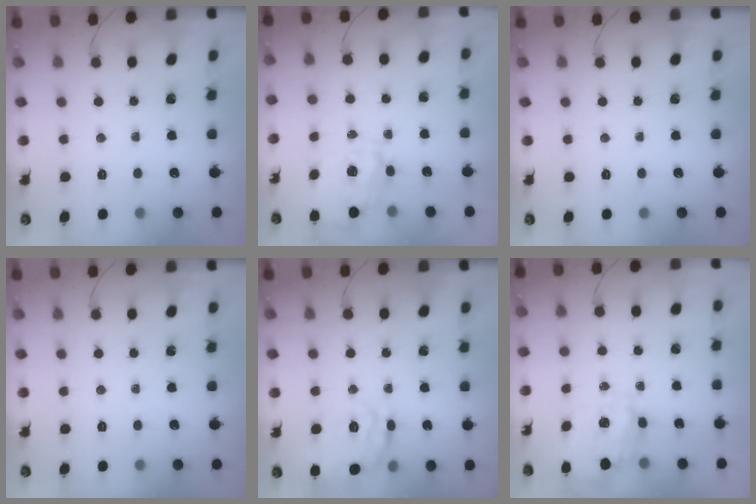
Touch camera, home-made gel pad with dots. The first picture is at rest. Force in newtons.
{"total": 1.6, "press": 1.5, "slide": 0.5}
{"total": 0.0}
{"total": 0.0}
{"total": 19.9, "press": 19.9, "slide": 1.6}
{"total": 2.5, "press": 2.3, "slide": 1.0}